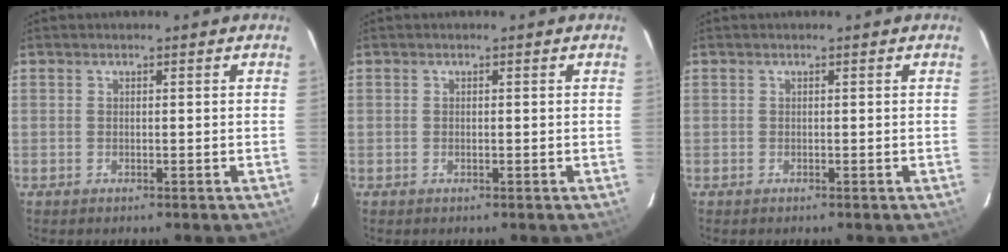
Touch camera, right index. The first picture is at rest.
{"total": 0.0}
{"total": 0.0}